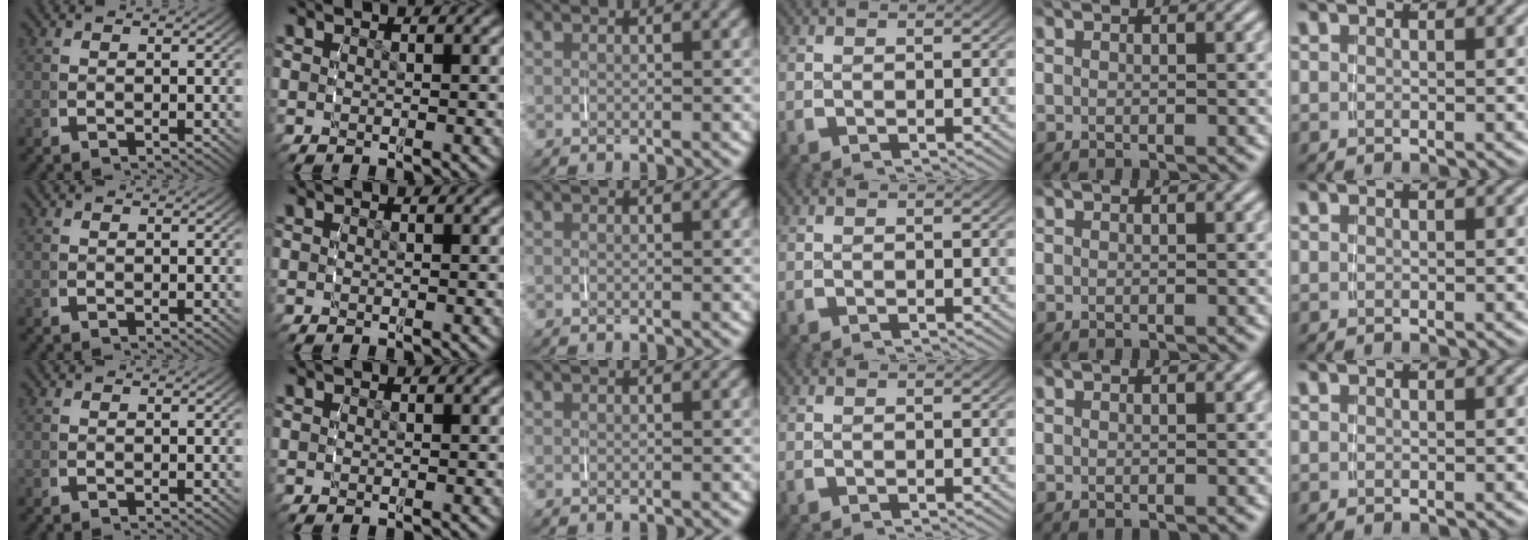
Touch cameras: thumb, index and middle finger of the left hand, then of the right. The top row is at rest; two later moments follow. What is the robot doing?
{"motion": "grasp_and_lifting", "object": "measuring cup"}